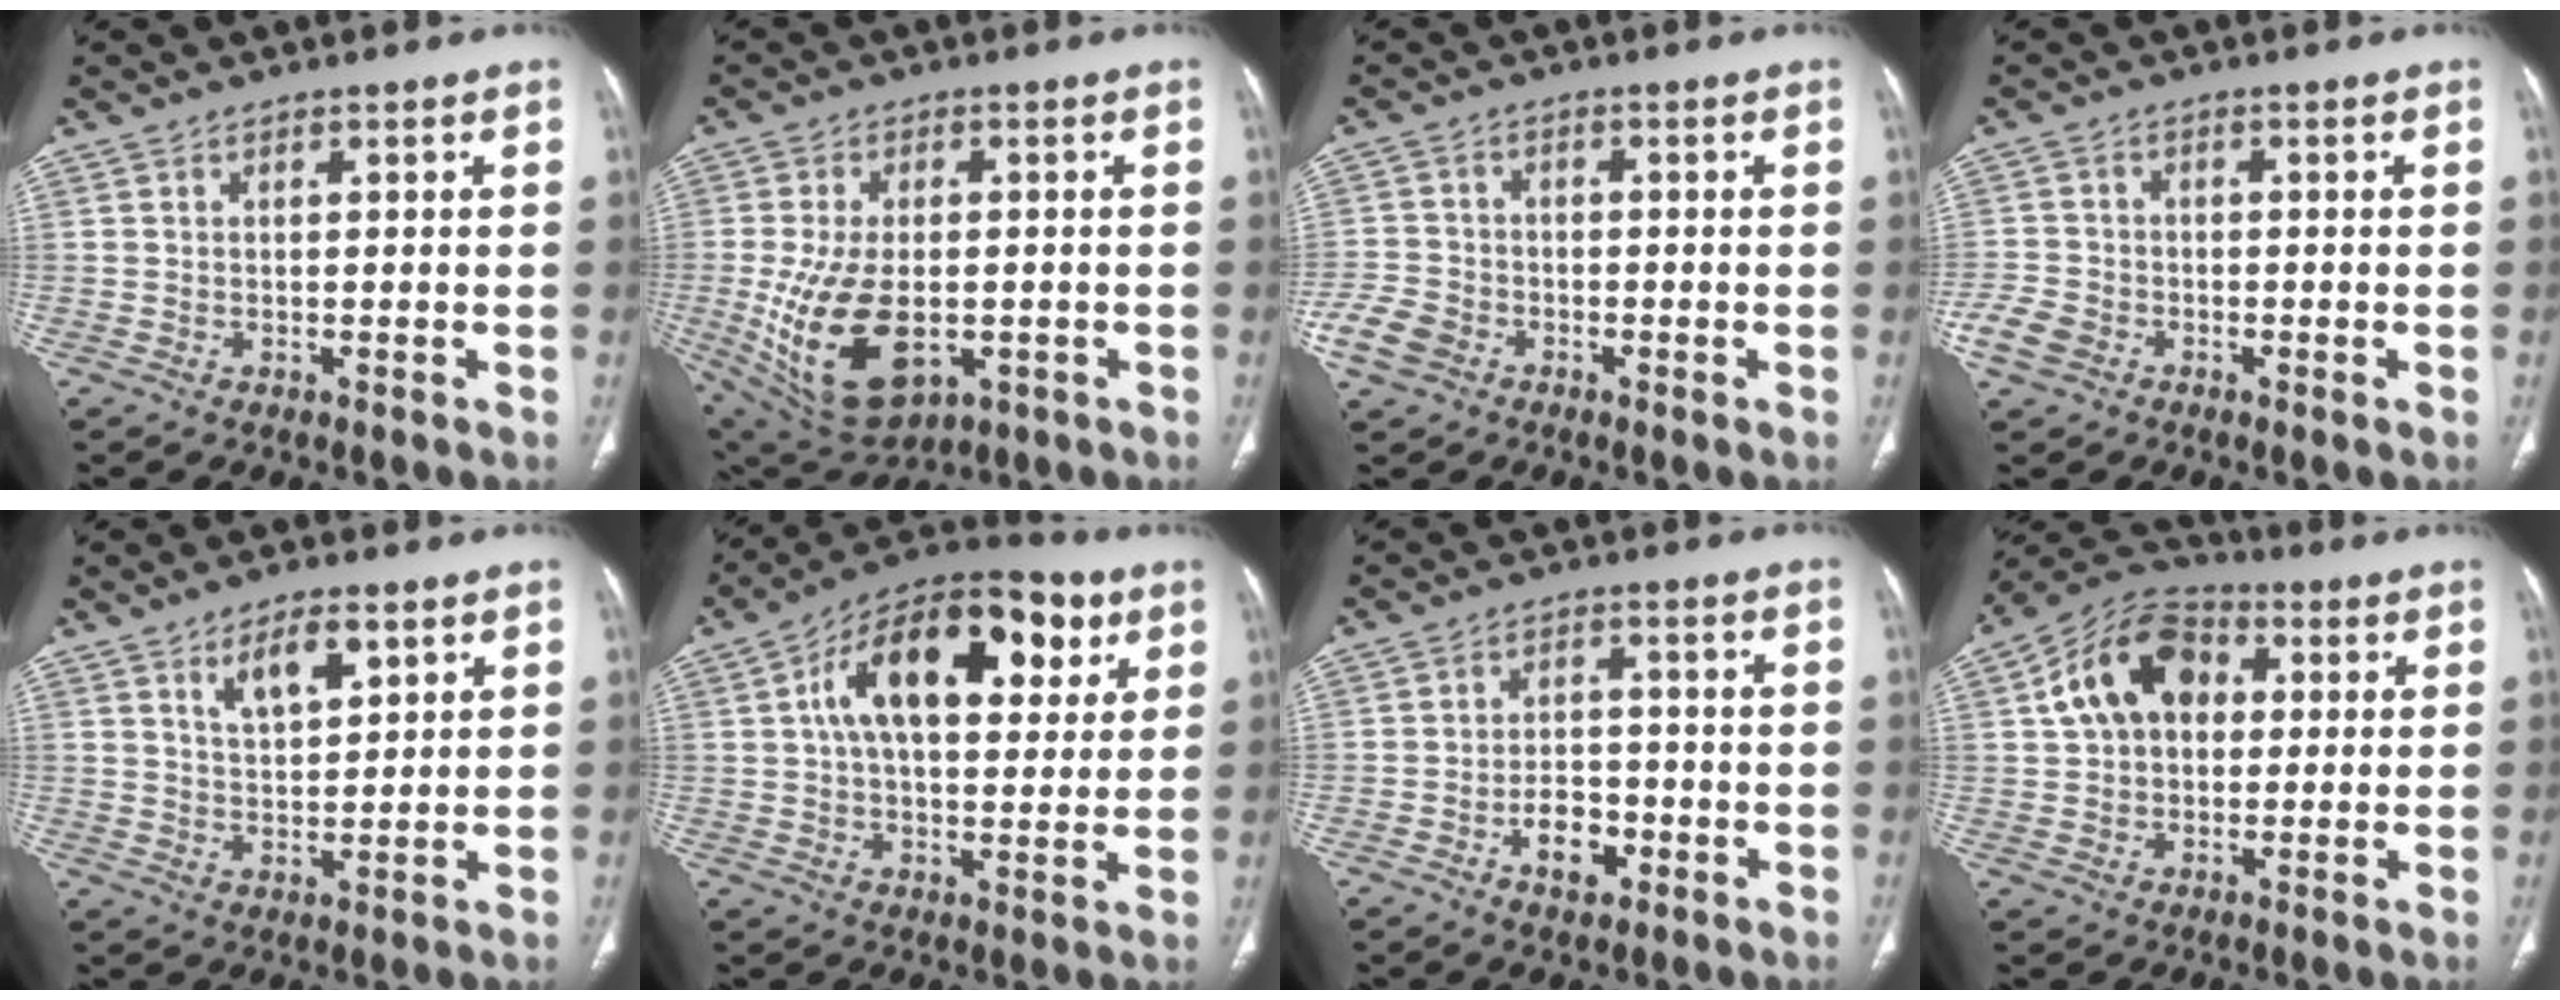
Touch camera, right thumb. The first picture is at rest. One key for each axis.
{"total": 16.8, "fx": -3.2, "fy": 9.7, "fz": 13.3, "tx": -0.247, "ty": -0.008, "tz": -0.026}
{"total": 6.1, "fx": -3.1, "fy": 4.5, "fz": 2.7, "tx": -0.056, "ty": 0.016, "tz": -0.059}
{"total": 5.0, "fx": -2.5, "fy": 3.7, "fz": 2.3, "tx": -0.051, "ty": 0.012, "tz": -0.049}
{"total": 6.9, "fx": 3.7, "fy": 2.8, "fz": 5.1, "tx": -0.075, "ty": -0.022, "tz": 0.066}
{"total": 21.7, "fx": 7.1, "fy": 11.5, "fz": 17.0, "tx": -0.239, "ty": 0.013, "tz": 0.102}
{"total": 6.3, "fx": -2.7, "fy": 4.0, "fz": 4.1, "tx": -0.047, "ty": 0.020, "tz": -0.043}
{"total": 13.9, "fx": 3.0, "fy": 9.8, "fz": 9.3, "tx": -0.139, "ty": 0.022, "tz": 0.041}